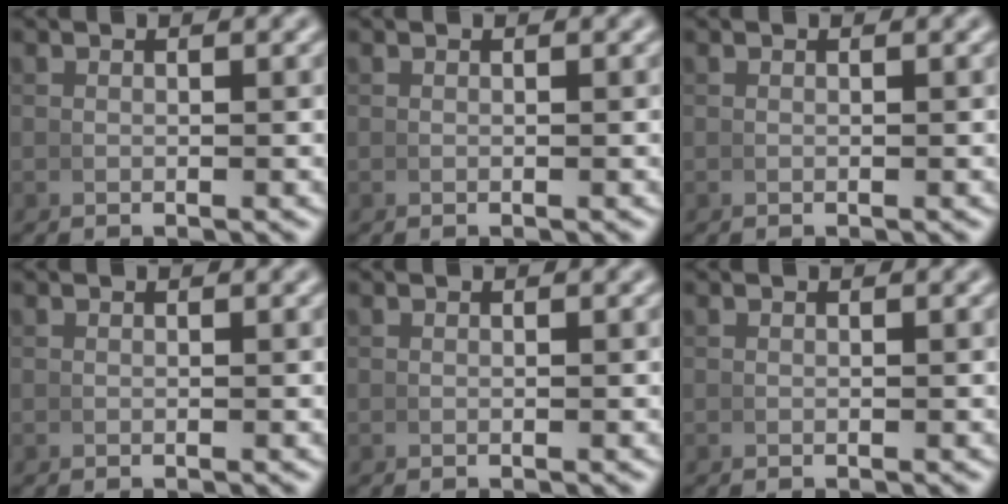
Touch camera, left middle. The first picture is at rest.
{"total": 0.0}
{"total": 0.0}
{"total": 0.0}
{"total": 0.0}
{"total": 0.0}